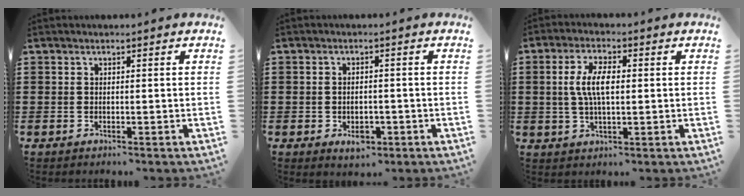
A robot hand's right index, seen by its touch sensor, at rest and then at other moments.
{"total": 2.9, "force": [-1.1, 1.6, 2.2], "torque": [-0.041, 0.000, -0.019]}
{"total": 6.4, "force": [0.5, 2.5, 5.8], "torque": [-0.128, 0.004, 0.001]}